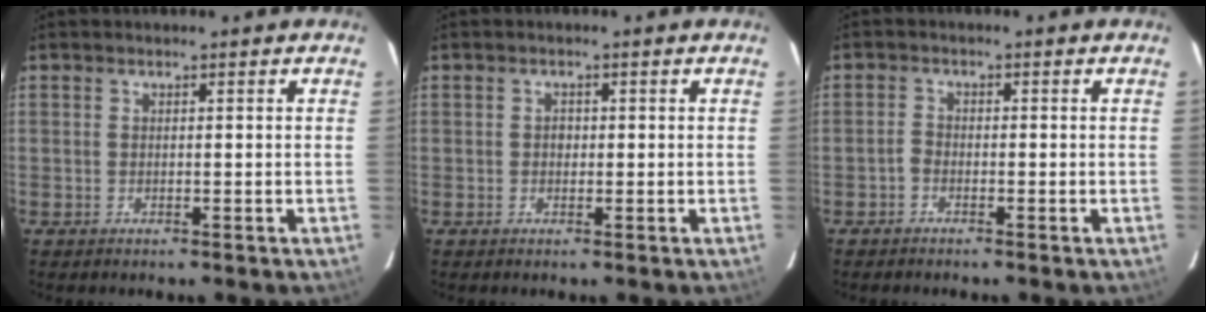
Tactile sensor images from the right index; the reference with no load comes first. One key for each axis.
{"total": 1.0, "fx": -0.1, "fy": 0.9, "fz": 0.4, "tx": -0.004, "ty": 0.004, "tz": -0.002}
{"total": 1.4, "fx": -1.1, "fy": 0.7, "fz": 0.4, "tx": -0.010, "ty": 0.001, "tz": -0.024}